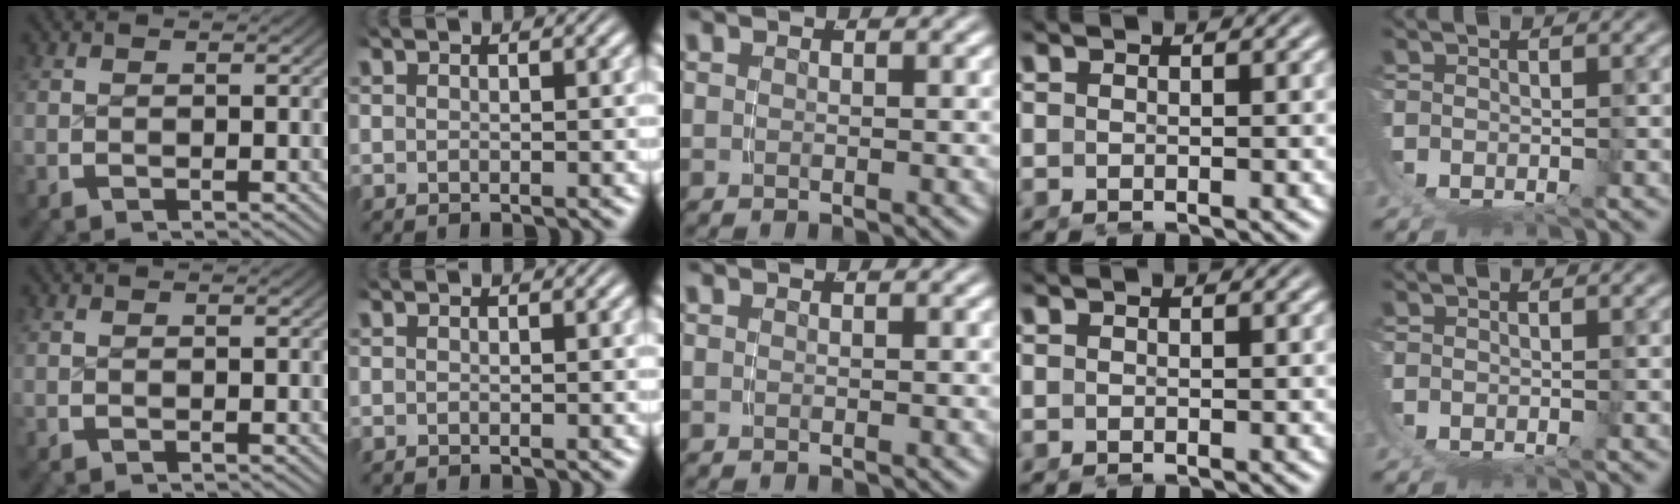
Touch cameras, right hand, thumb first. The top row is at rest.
{}